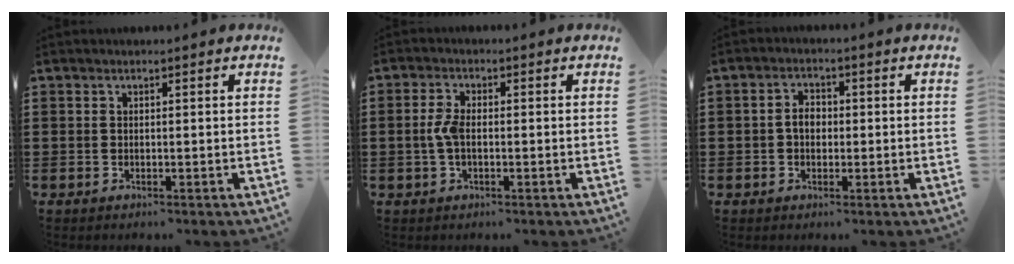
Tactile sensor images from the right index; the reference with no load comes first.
{"total": 3.7, "force": [-0.4, 1.6, 3.3], "torque": [-0.085, -0.005, -0.014]}
{"total": 2.9, "force": [-0.3, 1.9, 2.1], "torque": [-0.042, 0.005, -0.006]}